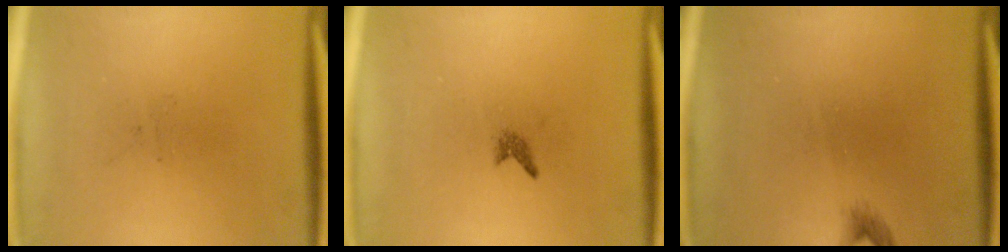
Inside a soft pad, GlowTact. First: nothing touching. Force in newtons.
{"total": 0.7}
{"total": 0.9}